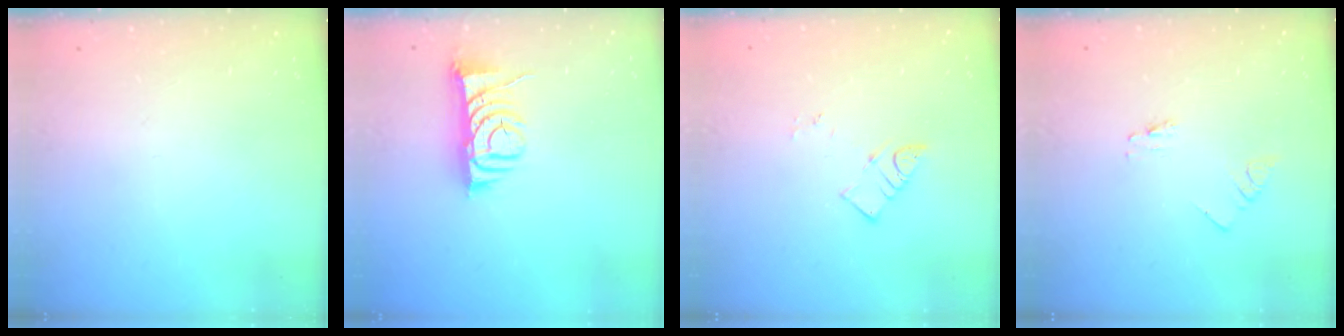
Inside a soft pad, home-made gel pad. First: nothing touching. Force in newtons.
{"total": 7.8, "press": 7.8, "slide": 0.8}
{"total": 3.8, "press": 3.8, "slide": 0.2}
{"total": 0.0}